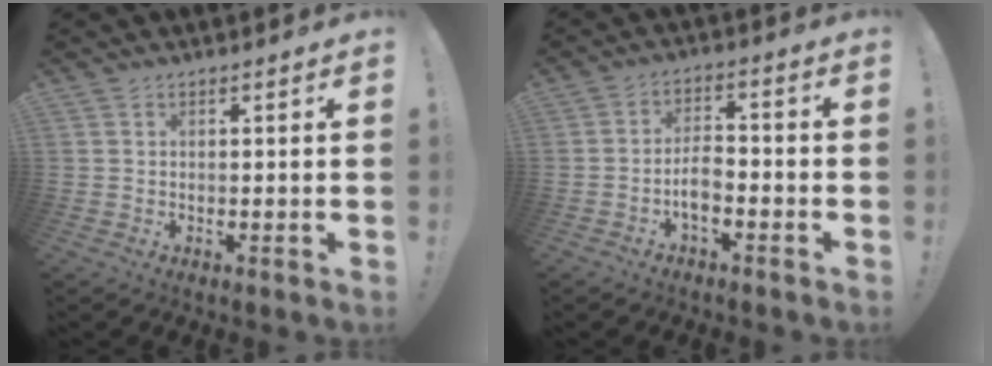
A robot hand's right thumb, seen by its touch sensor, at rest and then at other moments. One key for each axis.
{"total": 5.7, "fx": -2.3, "fy": 2.8, "fz": 4.3, "tx": -0.068, "ty": 0.004, "tz": -0.044}